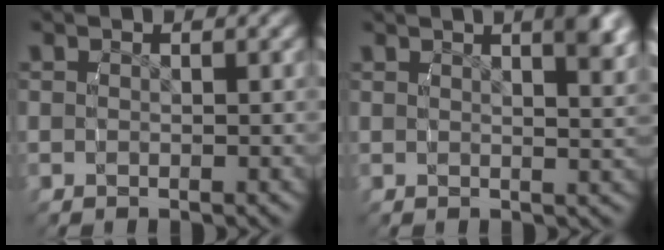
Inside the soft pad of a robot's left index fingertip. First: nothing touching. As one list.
[{"total": 2.8, "force": [1.3, 0.3, 2.4], "torque": [-0.027, 0.002, 0.022]}]